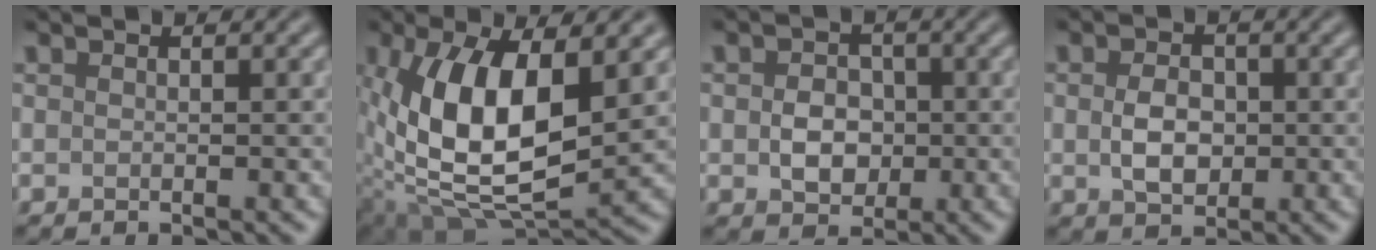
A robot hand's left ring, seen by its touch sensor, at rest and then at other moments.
{"total": 12.0, "force": [1.9, 5.6, 10.4], "torque": [-0.198, 0.002, 0.029]}
{"total": 3.4, "force": [-0.3, 2.7, 2.0], "torque": [-0.032, 0.001, -0.010]}
{"total": 3.3, "force": [-0.1, 2.3, 2.4], "torque": [-0.049, -0.001, -0.004]}